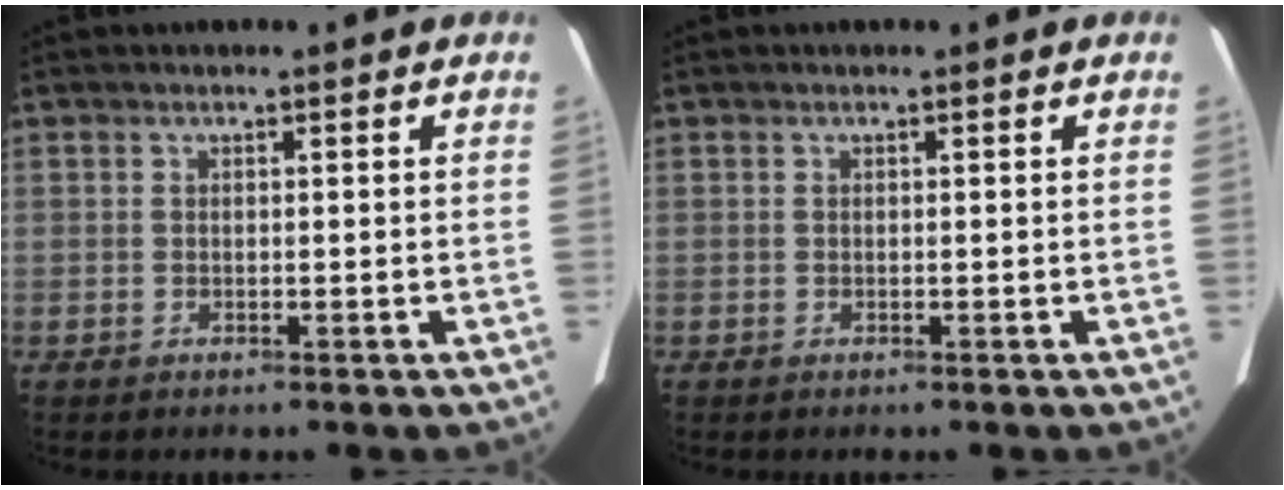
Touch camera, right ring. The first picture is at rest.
{"total": 0.0}